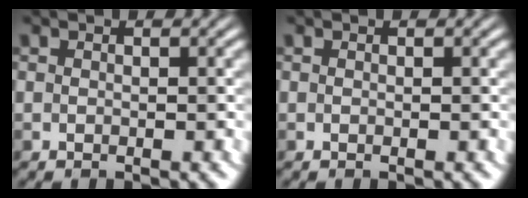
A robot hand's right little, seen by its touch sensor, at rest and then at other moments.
{"total": 0.0}